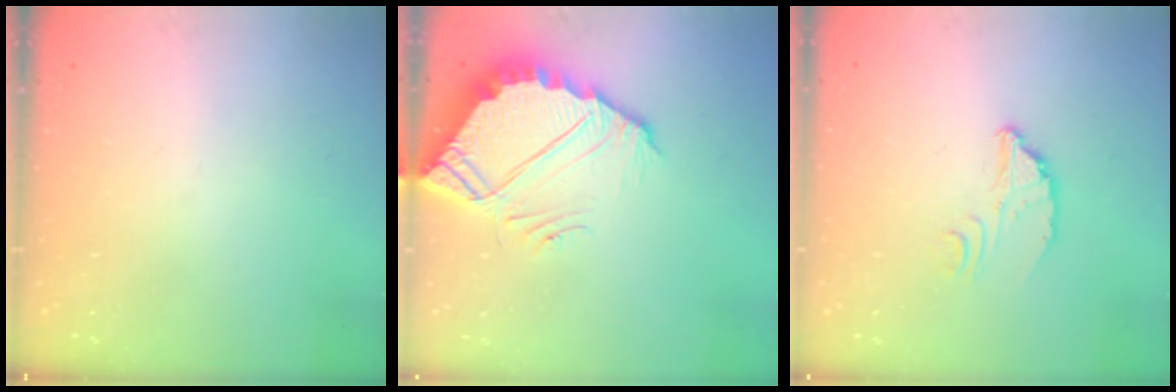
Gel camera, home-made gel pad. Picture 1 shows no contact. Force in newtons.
{"total": 7.9, "press": 7.9, "slide": 0.4}
{"total": 3.2, "press": 3.2, "slide": 0.2}